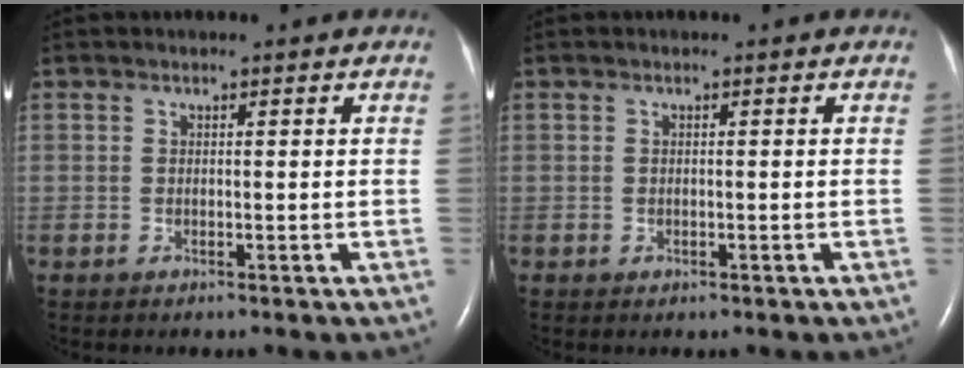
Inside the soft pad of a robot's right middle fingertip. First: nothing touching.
{"total": 0.0}